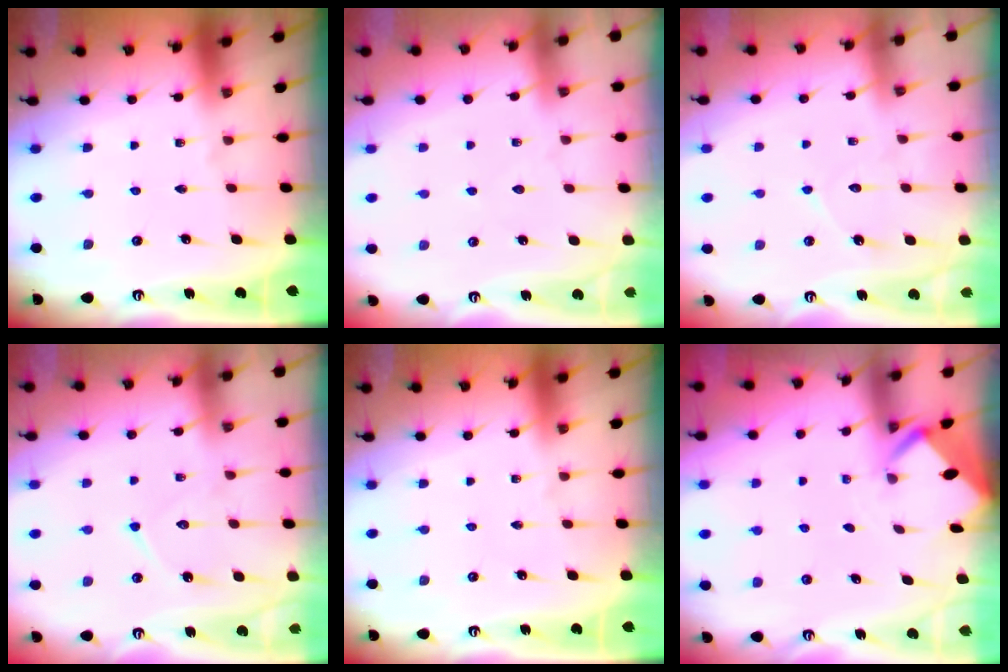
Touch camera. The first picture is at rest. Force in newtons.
{"total": 3.2, "press": 3.2, "slide": 0.4}
{"total": 6.1, "press": 6.1, "slide": 0.5}
{"total": 8.5, "press": 8.5, "slide": 0.8}
{"total": 0.0}
{"total": 1.9, "press": 1.9, "slide": 0.1}